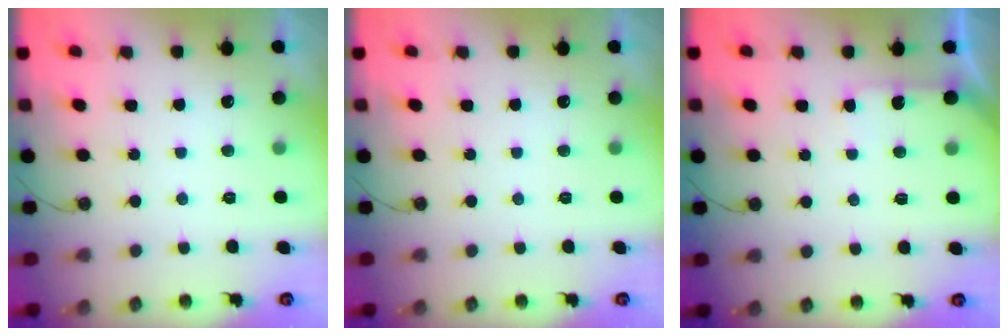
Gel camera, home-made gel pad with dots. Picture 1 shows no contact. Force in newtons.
{"total": 0.0}
{"total": 4.5, "press": 4.4, "slide": 0.6}